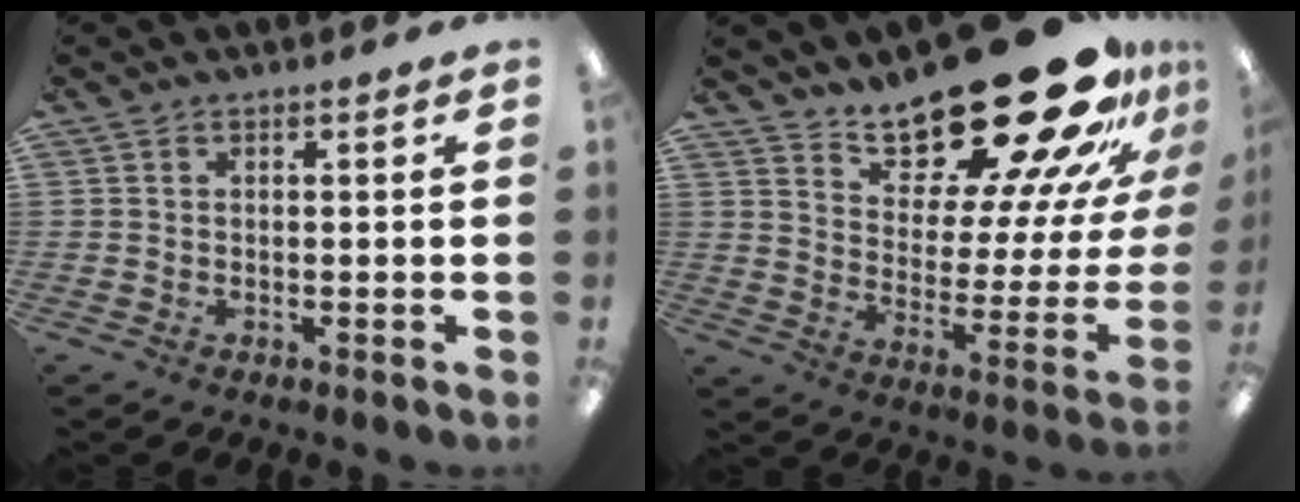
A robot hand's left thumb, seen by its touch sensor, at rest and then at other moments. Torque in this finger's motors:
{"motor_torque": [0.52, 0.64, 1.43, -1.34, 0.04]}